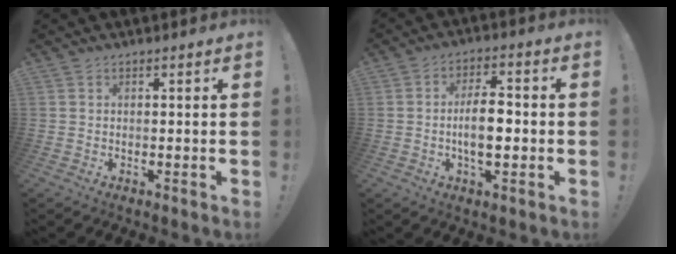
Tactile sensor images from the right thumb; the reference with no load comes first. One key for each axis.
{"total": 9.2, "fx": -1.7, "fy": 4.2, "fz": 8.1, "tx": -0.136, "ty": 0.002, "tz": -0.037}